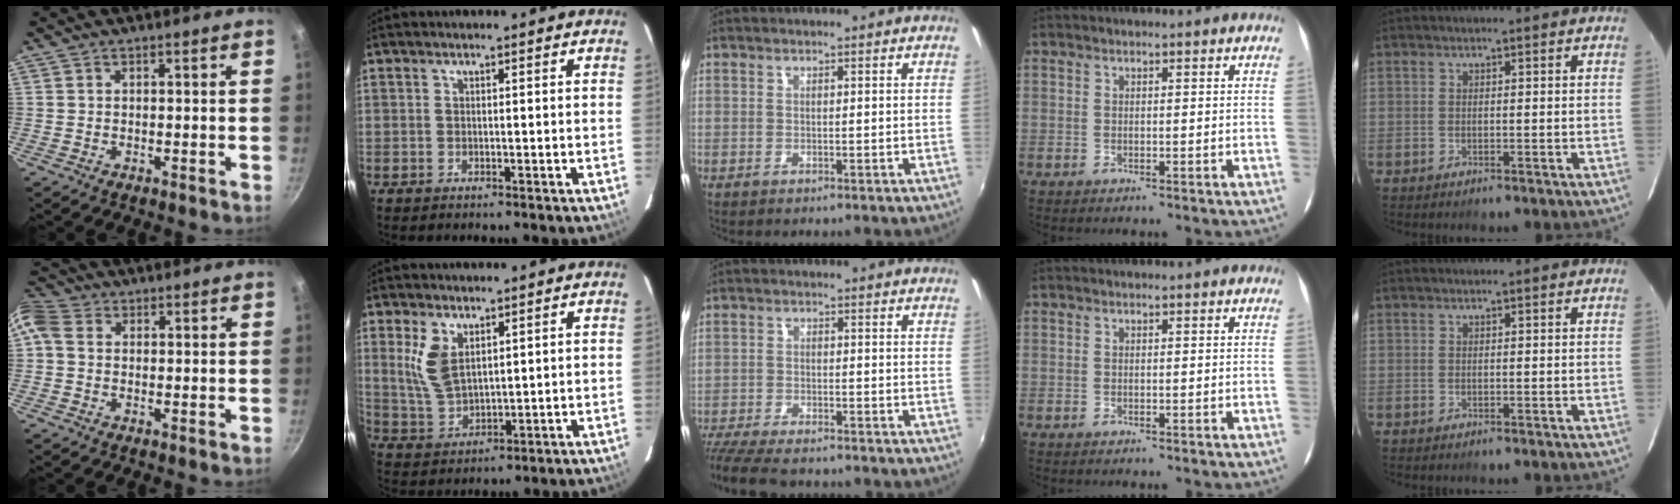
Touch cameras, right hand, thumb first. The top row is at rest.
{"thumb": {"total": 6.3, "force": [0.7, 5.1, 3.6], "torque": [-0.082, 0.017, -0.001]}, "index": {"total": 8.0, "force": [3.4, 4.2, 5.8], "torque": [-0.119, -0.002, 0.078]}, "middle": {"total": 11.5, "force": [-9.9, 2.3, 5.3], "torque": [-0.130, -0.039, -0.172]}}